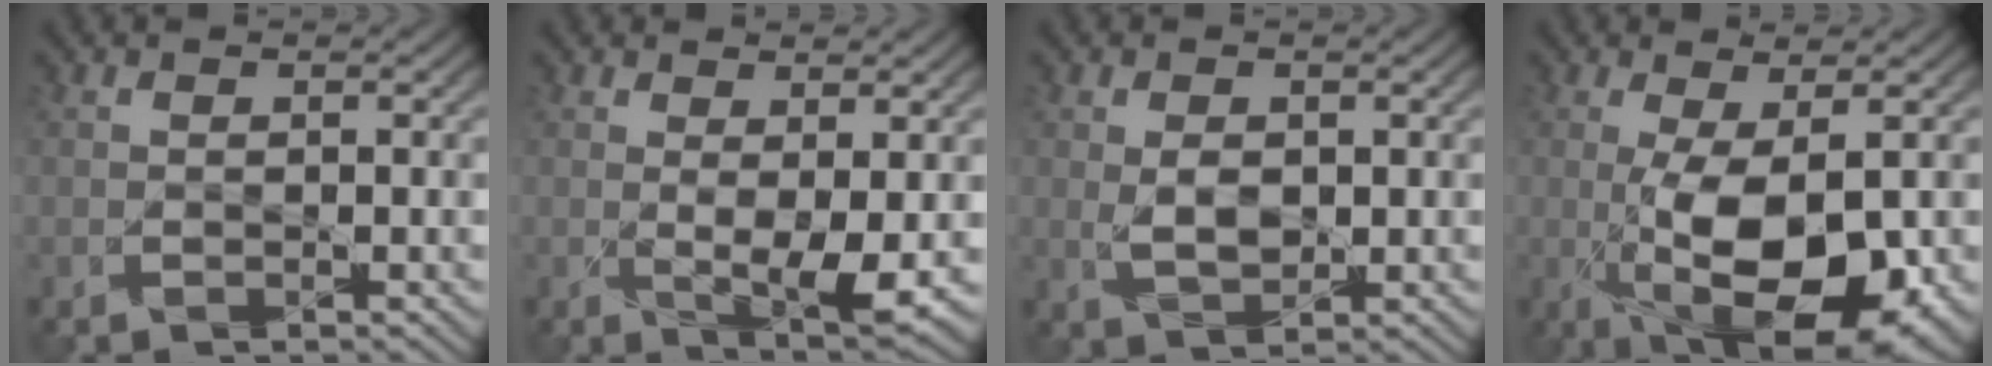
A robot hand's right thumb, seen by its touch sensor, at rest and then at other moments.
{"total": 4.2, "force": [0.1, 1.1, 4.0], "torque": [-0.093, -0.009, 0.009]}
{"total": 2.7, "force": [0.5, 1.6, 2.2], "torque": [-0.055, -0.002, 0.007]}
{"total": 11.0, "force": [-2.3, 4.2, 9.9], "torque": [-0.199, -0.026, -0.025]}